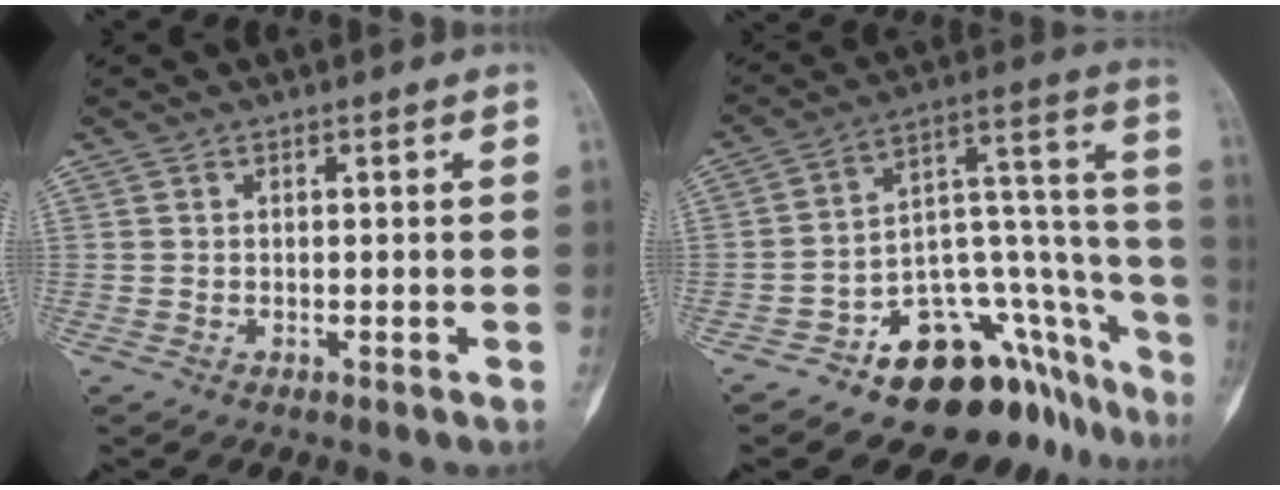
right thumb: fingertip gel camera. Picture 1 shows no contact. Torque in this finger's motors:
{"motor_torque": [2.46, 0.65, 1.48, -1.29, 0.15]}